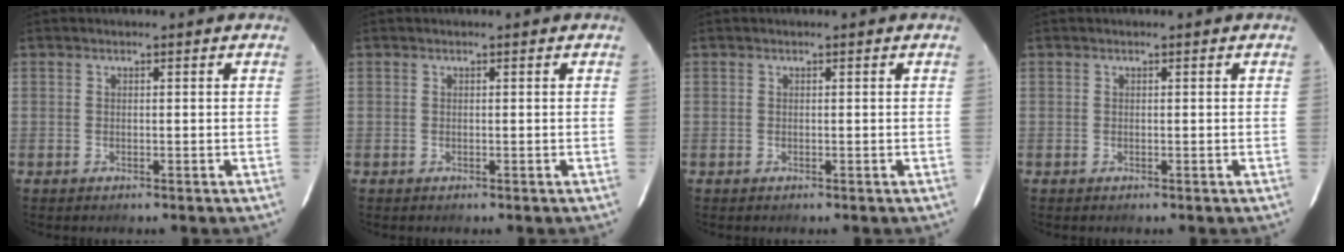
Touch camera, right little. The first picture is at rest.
{"total": 0.0}
{"total": 0.0}
{"total": 0.0}